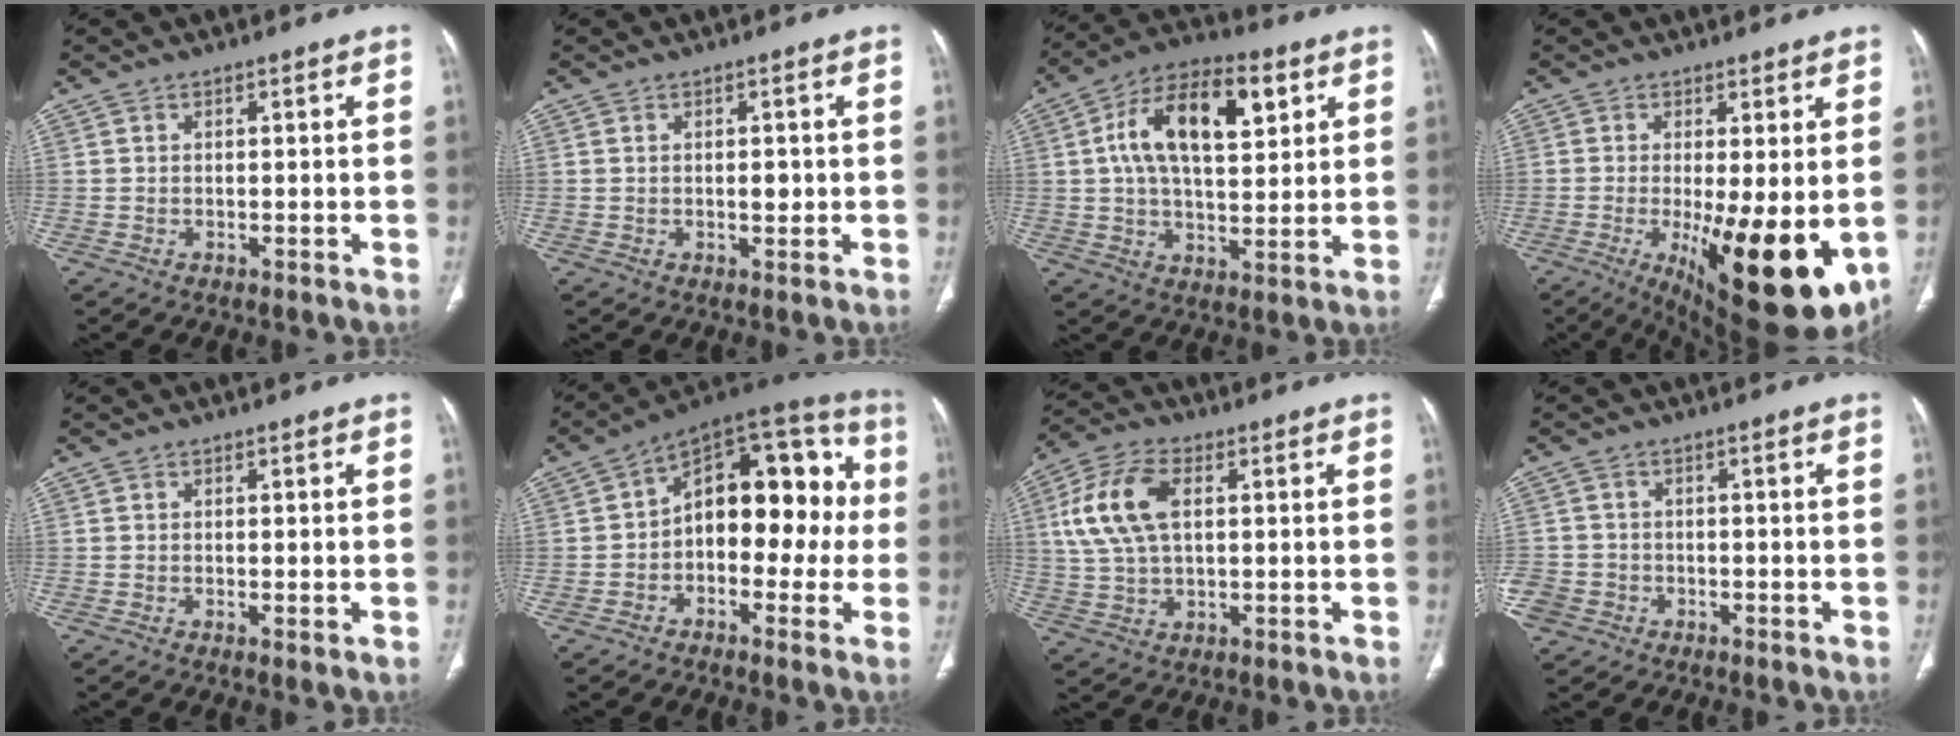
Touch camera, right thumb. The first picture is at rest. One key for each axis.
{"total": 1.8, "fx": 0.0, "fy": 1.0, "fz": 1.5, "tx": -0.019, "ty": -0.001, "tz": 0.000}
{"total": 17.6, "fx": 5.4, "fy": 9.0, "fz": 14.1, "tx": -0.216, "ty": 0.007, "tz": 0.085}
{"total": 18.5, "fx": -4.1, "fy": 6.2, "fz": 17.0, "tx": -0.215, "ty": -0.032, "tz": -0.036}
{"total": 1.0, "fx": -0.1, "fy": 0.3, "fz": 1.0, "tx": -0.022, "ty": -0.005, "tz": -0.003}
{"total": 18.1, "fx": -0.2, "fy": 11.0, "fz": 14.3, "tx": -0.140, "ty": 0.056, "tz": -0.018}
{"total": 12.4, "fx": 2.8, "fy": 7.1, "fz": 9.8, "tx": -0.203, "ty": 0.014, "tz": 0.053}
{"total": 6.1, "fx": -2.7, "fy": 5.2, "fz": 1.6, "tx": -0.046, "ty": 0.019, "tz": -0.046}